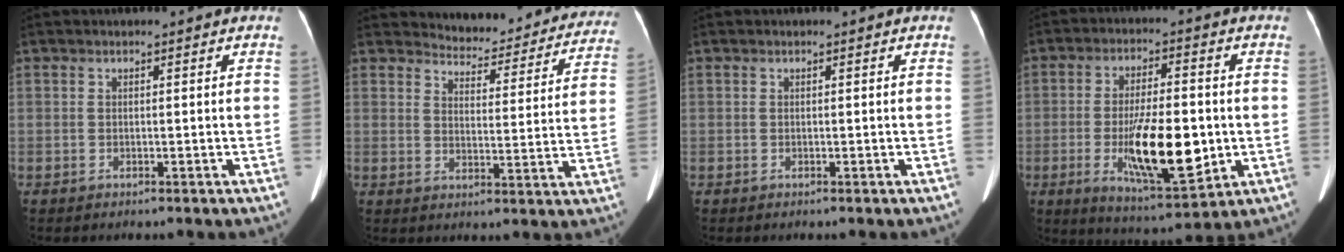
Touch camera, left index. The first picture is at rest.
{"total": 16.8, "force": [16.0, 3.9, 3.0], "torque": [-0.010, -0.049, 0.171]}
{"total": 0.0}
{"total": 13.8, "force": [-2.6, 3.8, 13.0], "torque": [-0.229, -0.019, -0.035]}